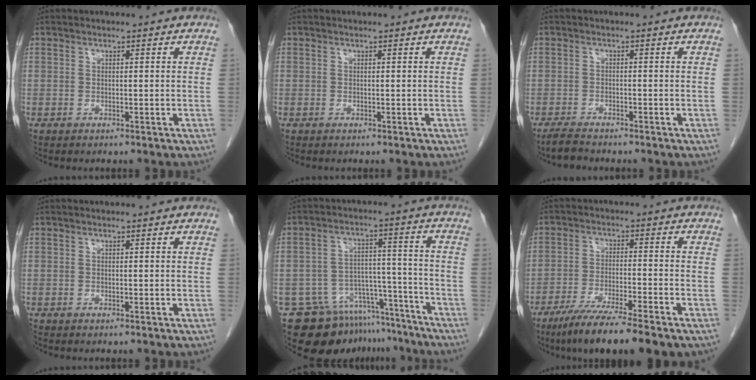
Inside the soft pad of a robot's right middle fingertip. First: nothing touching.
{"total": 0.0}
{"total": 2.7, "force": [-2.5, 0.3, 1.0], "torque": [-0.028, -0.011, -0.045]}
{"total": 0.0}
{"total": 14.5, "force": [-12.4, 6.9, 3.2], "torque": [-0.050, 0.043, -0.176]}
{"total": 10.8, "force": [-8.0, 0.2, 7.2], "torque": [-0.122, -0.030, -0.131]}